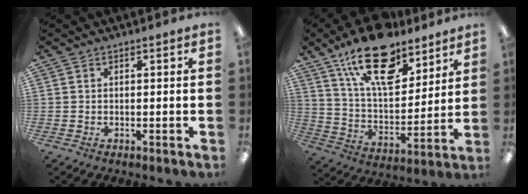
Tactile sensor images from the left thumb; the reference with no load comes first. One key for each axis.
{"total": 21.5, "fx": 14.2, "fy": 10.0, "fz": 12.7, "tx": -0.213, "ty": -0.069, "tz": 0.249}